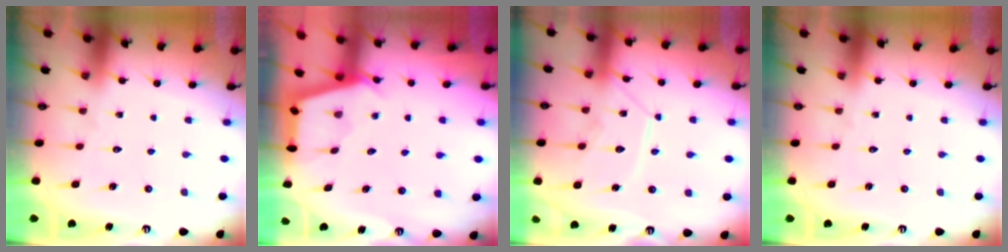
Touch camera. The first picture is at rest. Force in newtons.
{"total": 2.7, "press": 2.7, "slide": 0.3}
{"total": 11.3, "press": 11.2, "slide": 1.1}
{"total": 0.0}